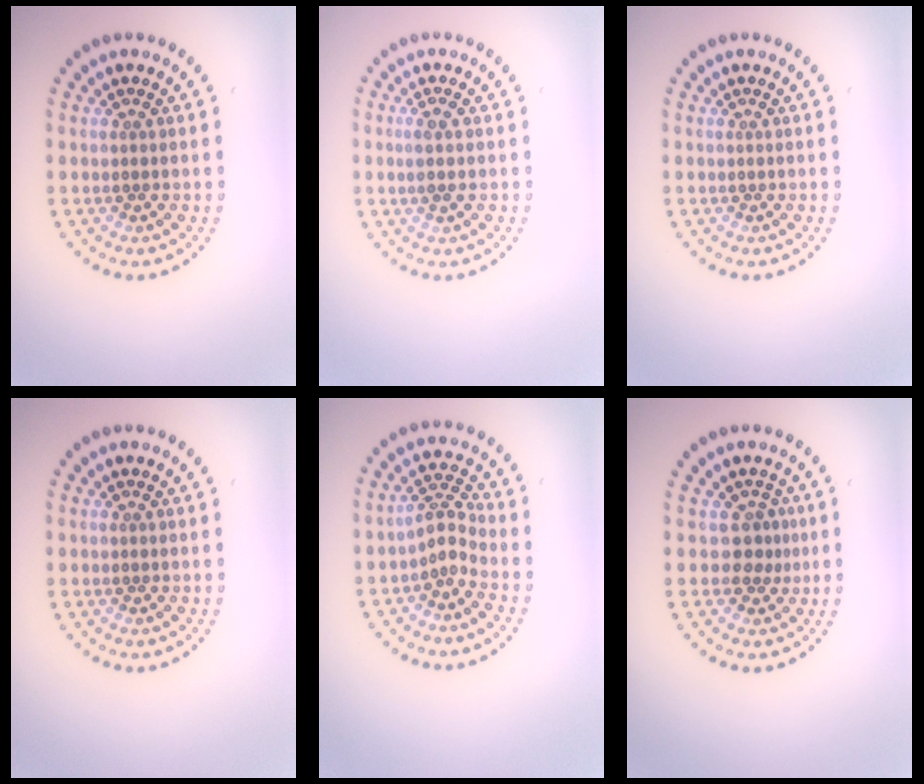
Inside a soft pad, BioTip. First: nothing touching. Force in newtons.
{"total": 1.4, "press": 1.2, "slide": 0.6}
{"total": 0.0}
{"total": 0.0}
{"total": 2.3, "press": 1.6, "slide": 1.7}
{"total": 1.7, "press": 1.3, "slide": 1.2}